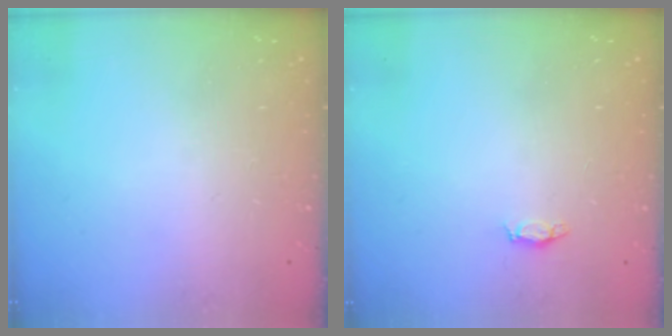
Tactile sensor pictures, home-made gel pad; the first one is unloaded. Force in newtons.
{"total": 2.8, "press": 2.8, "slide": 0.4}